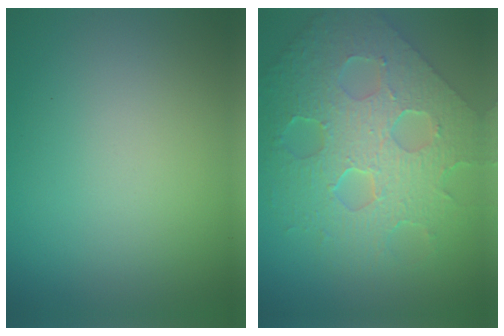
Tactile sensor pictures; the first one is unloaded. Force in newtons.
{"total": 9.0, "press": 6.5, "slide": 6.2}